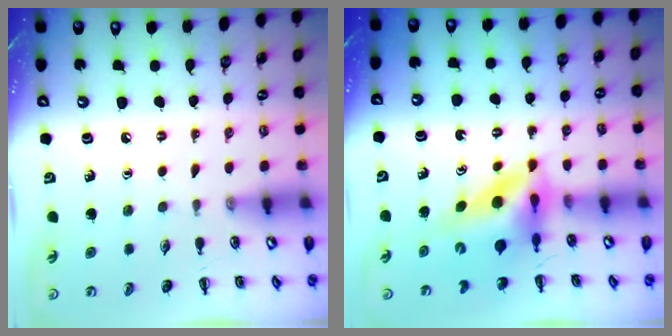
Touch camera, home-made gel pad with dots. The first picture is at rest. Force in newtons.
{"total": 8.3, "press": 7.9, "slide": 2.6}